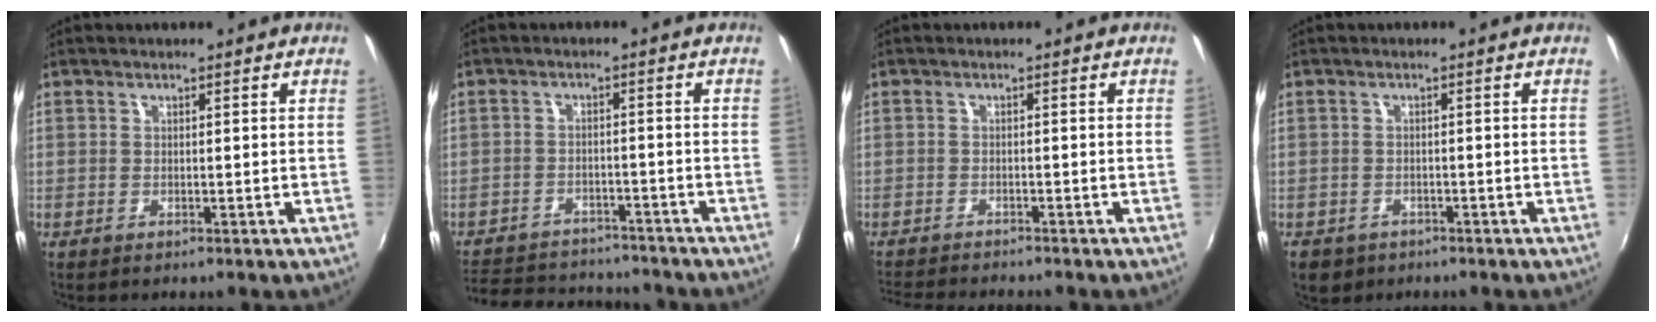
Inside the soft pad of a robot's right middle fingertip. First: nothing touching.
{"total": 14.2, "force": [-12.3, 5.4, 4.5], "torque": [-0.120, 0.019, -0.176]}
{"total": 6.0, "force": [-5.7, 0.5, 1.9], "torque": [-0.054, -0.018, -0.096]}
{"total": 4.0, "force": [-2.3, 2.9, 1.4], "torque": [-0.037, -0.008, -0.032]}